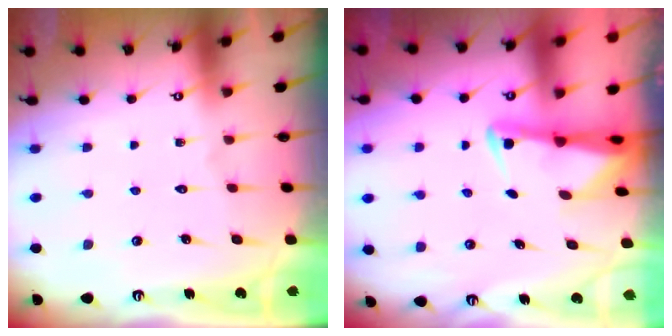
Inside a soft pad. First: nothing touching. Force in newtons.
{"total": 2.3, "press": 2.3, "slide": 0.4}